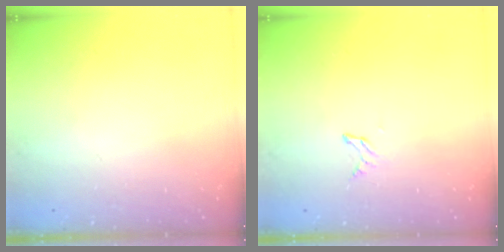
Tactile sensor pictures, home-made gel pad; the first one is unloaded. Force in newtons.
{"total": 2.9, "press": 2.9, "slide": 0.3}